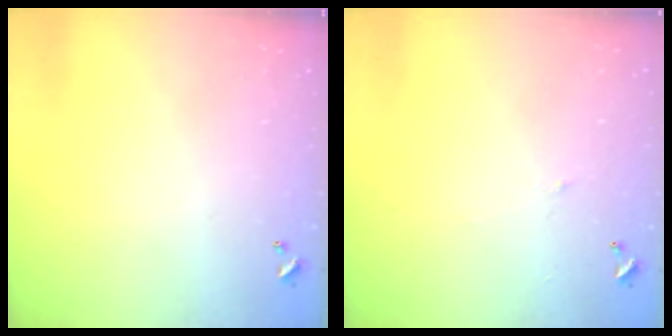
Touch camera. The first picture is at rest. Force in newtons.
{"total": 0.9, "press": 0.6, "slide": 0.6}